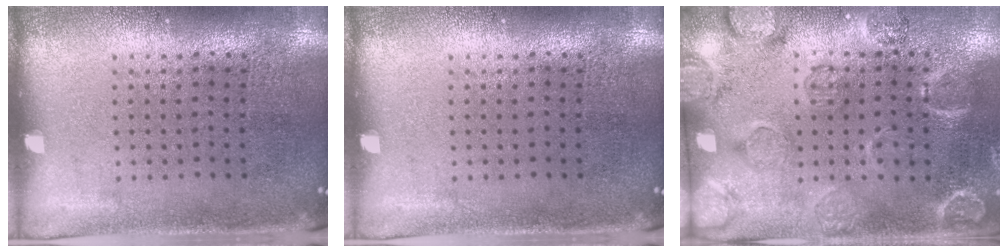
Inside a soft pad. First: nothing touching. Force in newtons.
{"total": 0.0}
{"total": 2.5, "press": 2.2, "slide": 1.3}